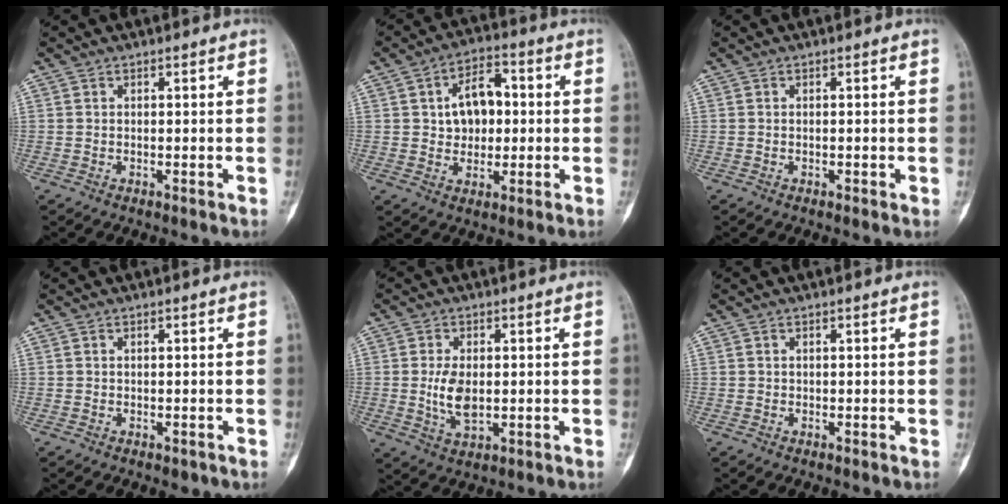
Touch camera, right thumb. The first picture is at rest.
{"total": 9.2, "force": [1.0, 6.3, 6.6], "torque": [-0.072, 0.015, 0.012]}
{"total": 0.9, "force": [-0.2, 0.4, 0.8], "torque": [-0.011, -0.001, -0.005]}
{"total": 0.7, "force": [-0.2, 0.5, 0.5], "torque": [-0.001, 0.000, 0.000]}
{"total": 6.1, "force": [-0.1, 3.4, 5.0], "torque": [-0.097, -0.008, 0.004]}
{"total": 0.0}